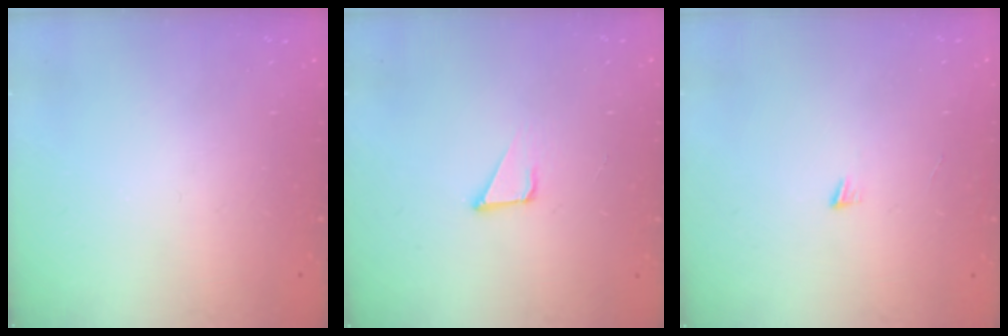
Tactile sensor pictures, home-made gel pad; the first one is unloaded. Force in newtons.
{"total": 2.2, "press": 2.2, "slide": 0.2}
{"total": 3.1, "press": 3.1, "slide": 0.3}